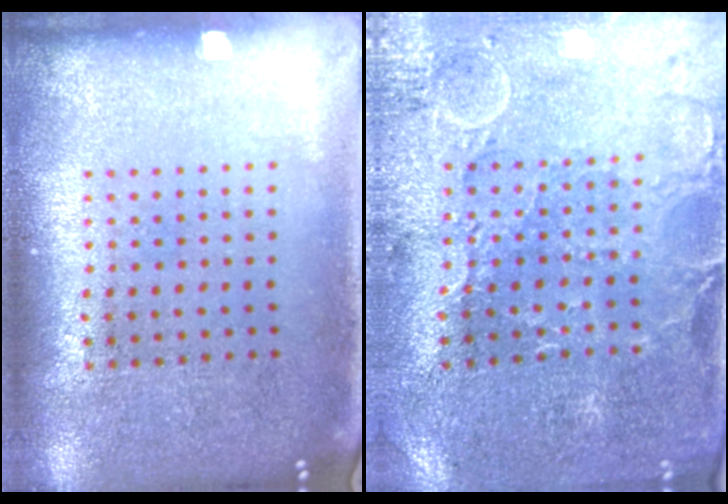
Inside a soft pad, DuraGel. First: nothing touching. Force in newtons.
{"total": 0.8, "press": 0.7, "slide": 0.4}